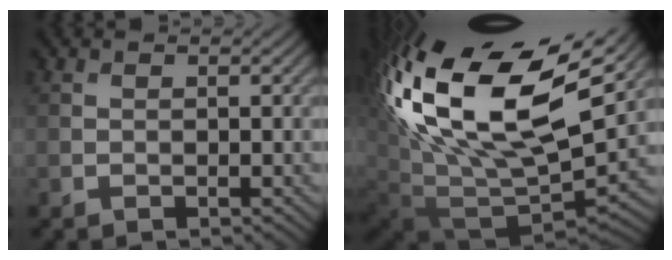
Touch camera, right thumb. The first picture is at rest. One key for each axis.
{"total": 19.8, "fx": 8.4, "fy": 9.4, "fz": 15.2, "tx": -0.331, "ty": 0.016, "tz": 0.158}